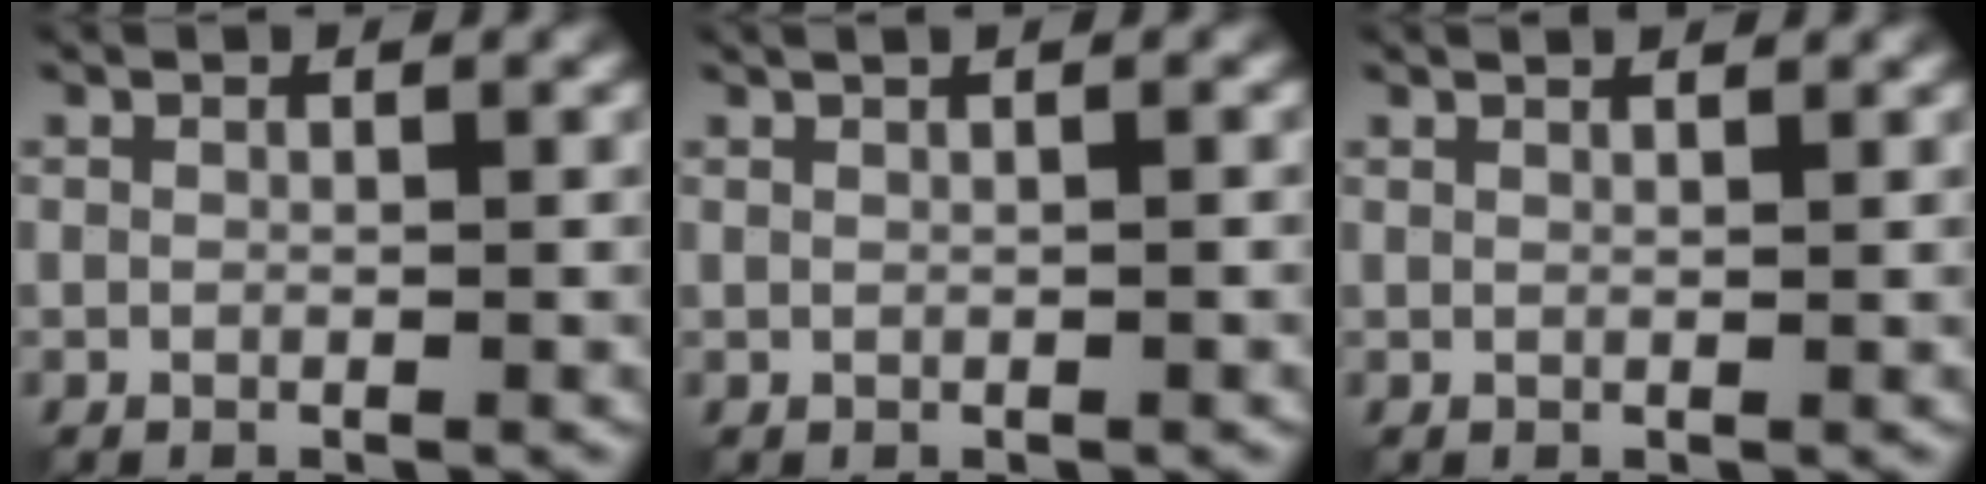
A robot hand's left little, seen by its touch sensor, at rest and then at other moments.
{"total": 2.8, "force": [1.4, 1.3, 2.0], "torque": [-0.019, 0.021, 0.004]}
{"total": 2.6, "force": [1.8, 1.0, 1.5], "torque": [-0.004, 0.018, -0.001]}